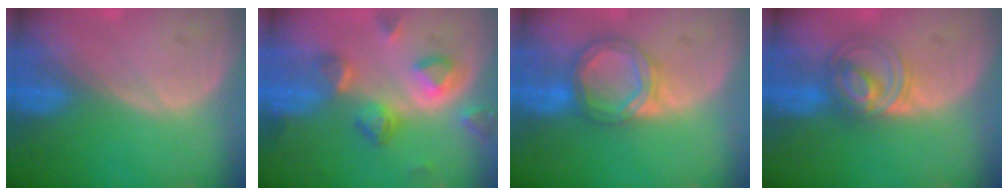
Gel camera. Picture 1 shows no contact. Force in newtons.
{"total": 7.9, "press": 7.1, "slide": 3.4}
{"total": 6.3, "press": 5.9, "slide": 2.3}
{"total": 5.8, "press": 5.7, "slide": 0.5}